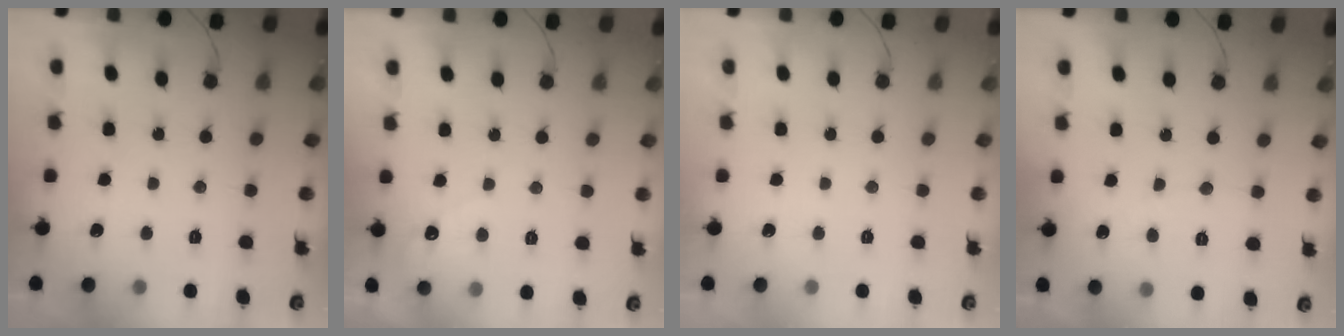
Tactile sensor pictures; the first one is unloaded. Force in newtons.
{"total": 2.8, "press": 2.8, "slide": 0.1}
{"total": 0.0}
{"total": 2.5, "press": 2.5, "slide": 0.2}